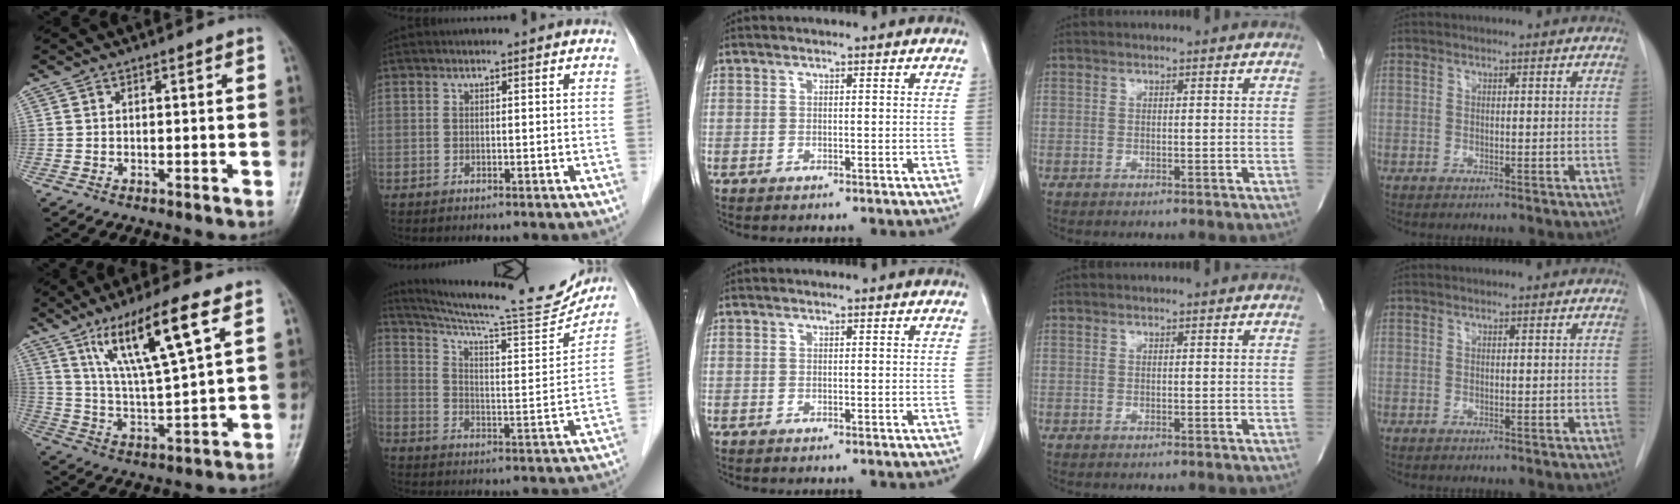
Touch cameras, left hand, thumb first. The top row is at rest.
{"thumb": {"total": 15.2, "force": [8.0, 2.3, 12.7], "torque": [-0.229, -0.031, 0.152]}, "index": {"total": 20.5, "force": [19.3, 0.8, 6.9], "torque": [-0.115, -0.052, 0.271]}}